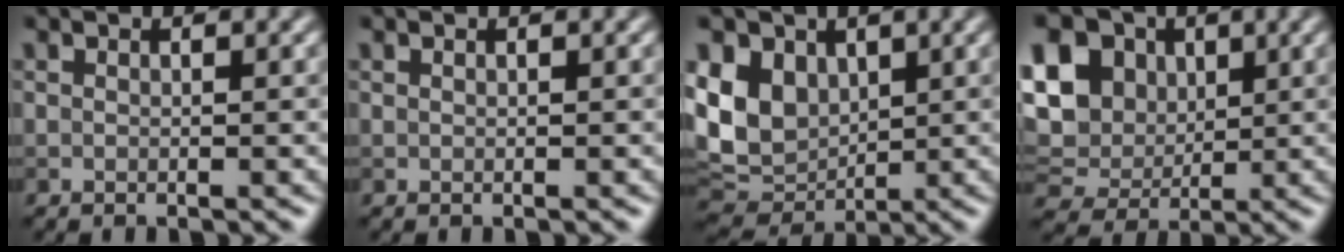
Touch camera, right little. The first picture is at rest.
{"total": 0.0}
{"total": 8.3, "force": [2.1, 6.2, 5.1], "torque": [-0.121, 0.001, 0.041]}
{"total": 10.9, "force": [3.1, 8.4, 6.2], "torque": [-0.130, 0.030, 0.041]}